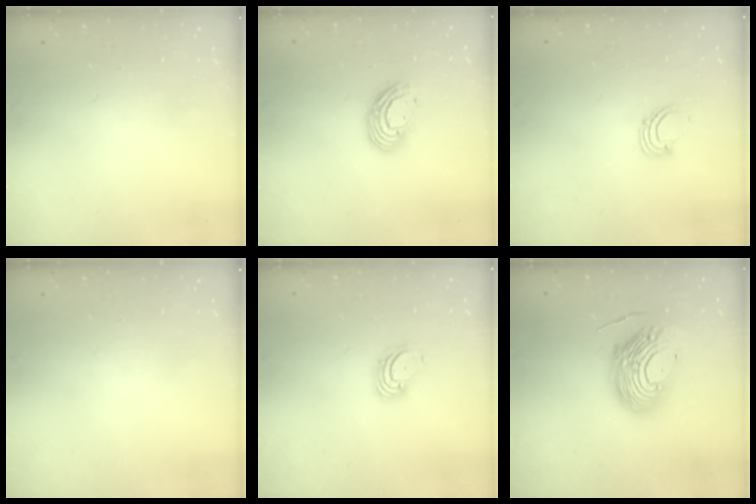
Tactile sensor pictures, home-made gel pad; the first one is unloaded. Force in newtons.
{"total": 10.1, "press": 10.0, "slide": 1.1}
{"total": 2.9, "press": 2.9, "slide": 0.2}
{"total": 0.0}
{"total": 3.4, "press": 3.4, "slide": 0.1}
{"total": 16.8, "press": 16.7, "slide": 1.9}